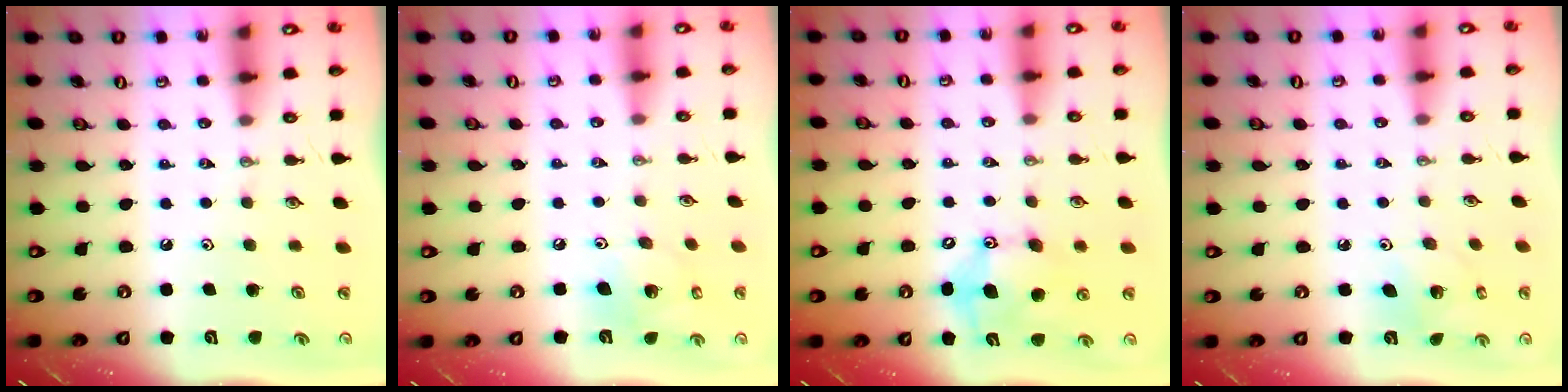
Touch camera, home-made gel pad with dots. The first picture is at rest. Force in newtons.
{"total": 11.2, "press": 11.0, "slide": 2.0}
{"total": 11.7, "press": 11.7, "slide": 0.7}
{"total": 4.4, "press": 4.4, "slide": 0.3}